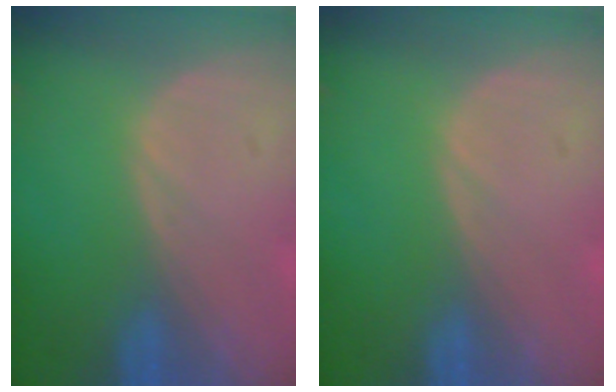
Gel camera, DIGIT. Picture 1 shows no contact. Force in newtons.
{"total": 0.0}